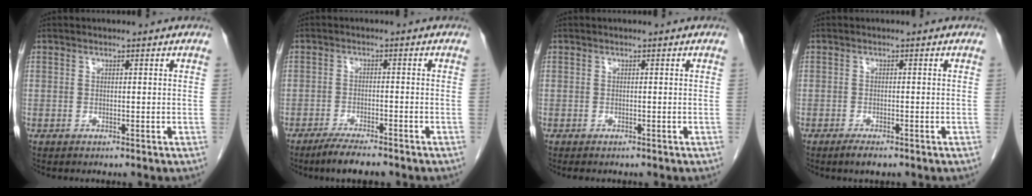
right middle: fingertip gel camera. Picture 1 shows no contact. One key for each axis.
{"total": 5.2, "fx": -4.3, "fy": 0.7, "fz": 2.8, "tx": -0.049, "ty": -0.011, "tz": -0.074}
{"total": 1.0, "fx": -0.9, "fy": 0.3, "fz": 0.4, "tx": -0.008, "ty": -0.003, "tz": -0.012}
{"total": 2.0, "fx": -1.5, "fy": 0.5, "fz": 1.3, "tx": -0.027, "ty": -0.004, "tz": -0.021}